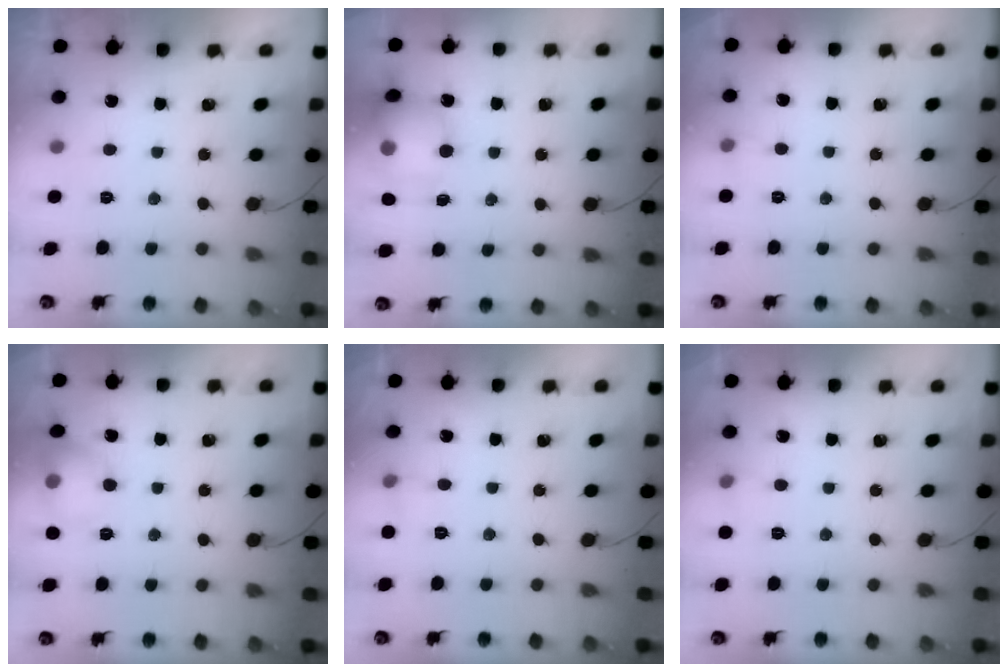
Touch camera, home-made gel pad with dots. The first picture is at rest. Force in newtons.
{"total": 15.0, "press": 13.8, "slide": 5.7}
{"total": 3.5, "press": 3.3, "slide": 1.0}
{"total": 9.3, "press": 9.1, "slide": 1.9}
{"total": 3.3, "press": 3.0, "slide": 1.3}
{"total": 3.9, "press": 3.7, "slide": 1.2}